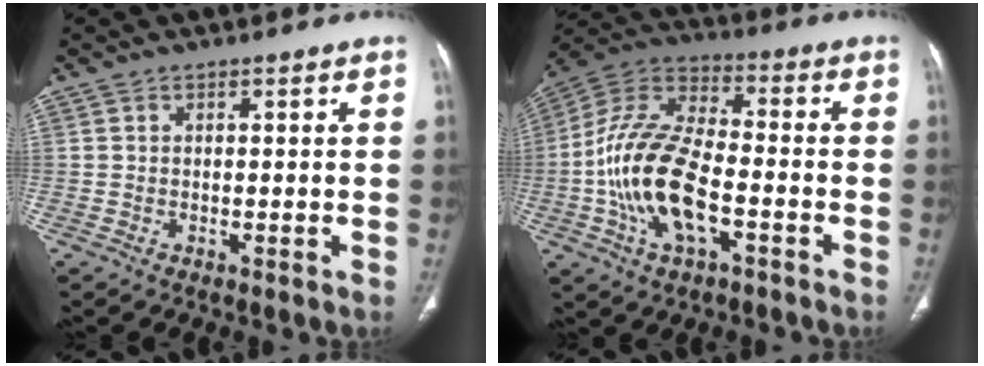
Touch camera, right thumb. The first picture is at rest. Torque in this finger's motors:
{"motor_torque": [-0.28, 1.55, 2.15, -0.63, 0.25]}